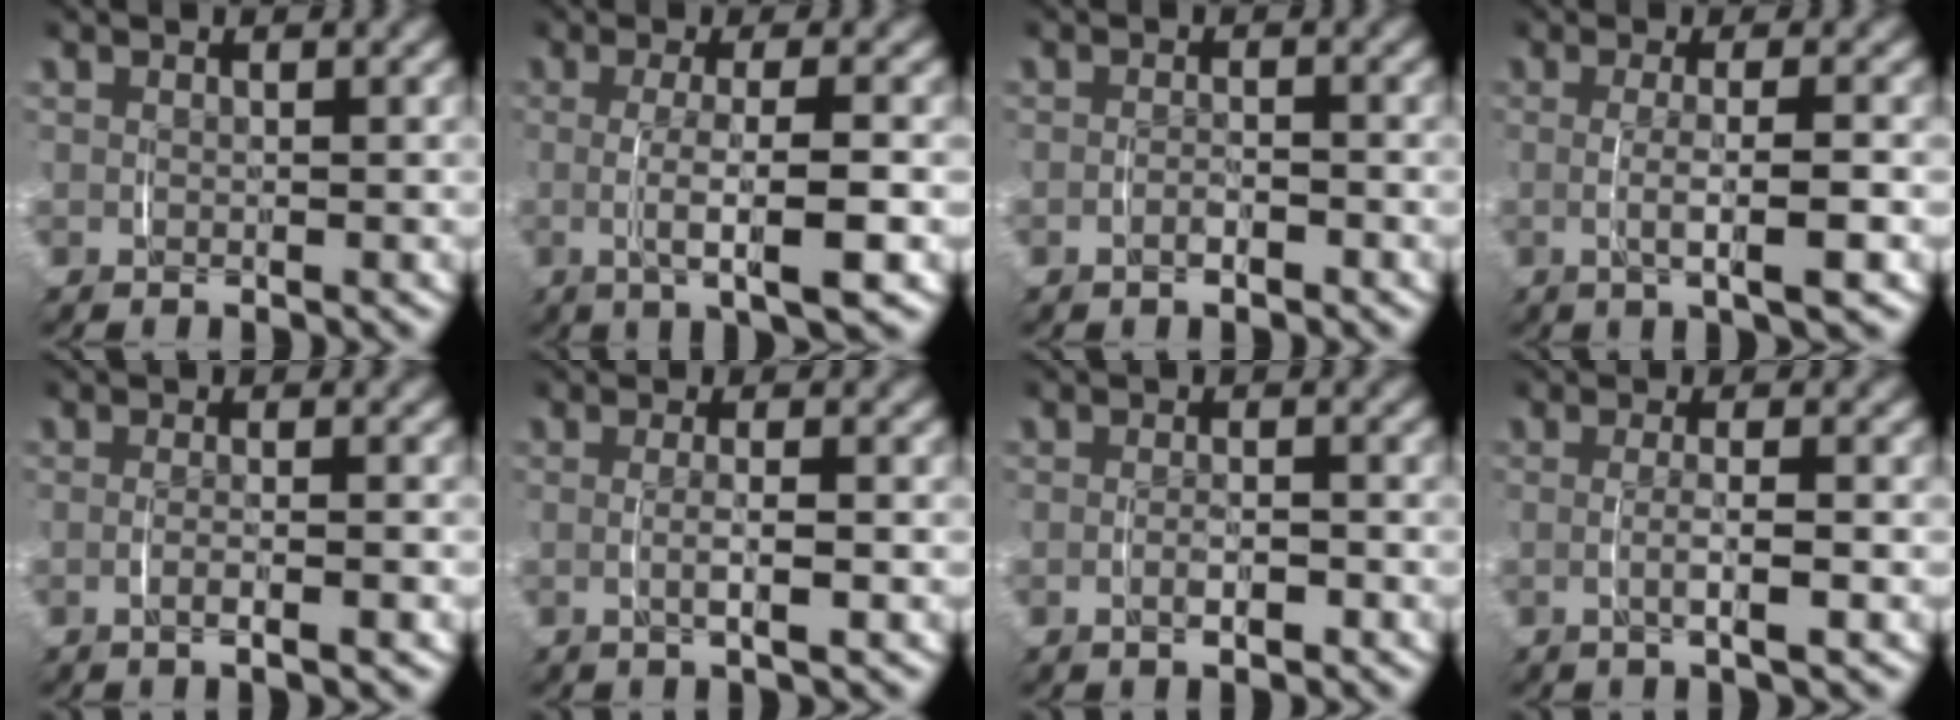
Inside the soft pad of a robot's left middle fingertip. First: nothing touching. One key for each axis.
{"total": 5.2, "fx": -0.9, "fy": 0.6, "fz": 5.0, "tx": -0.081, "ty": -0.004, "tz": -0.013}
{"total": 1.3, "fx": -0.9, "fy": 0.4, "fz": 0.8, "tx": -0.013, "ty": 0.000, "tz": -0.015}
{"total": 3.7, "fx": -0.7, "fy": 0.2, "fz": 3.7, "tx": -0.061, "ty": -0.002, "tz": -0.010}
{"total": 1.7, "fx": -0.8, "fy": -0.2, "fz": 1.5, "tx": -0.029, "ty": -0.003, "tz": -0.011}
{"total": 2.2, "fx": -0.4, "fy": 0.1, "fz": 2.2, "tx": -0.037, "ty": -0.002, "tz": -0.005}
{"total": 1.7, "fx": -0.8, "fy": 0.5, "fz": 1.4, "tx": -0.022, "ty": 0.001, "tz": -0.011}
{"total": 2.4, "fx": -0.6, "fy": 0.0, "fz": 2.3, "tx": -0.040, "ty": -0.002, "tz": -0.009}